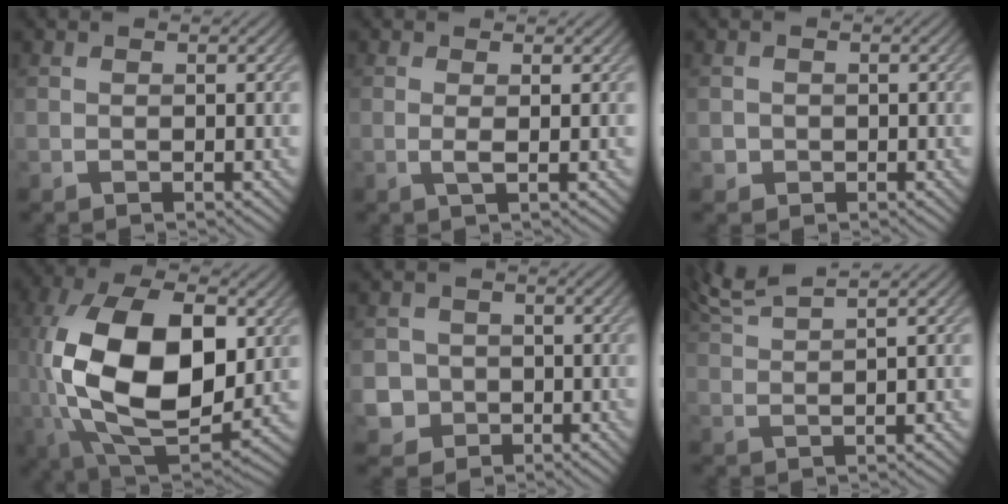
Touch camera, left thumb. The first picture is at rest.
{"total": 1.3, "force": [0.2, 0.1, 1.3], "torque": [-0.031, 0.002, -0.001]}
{"total": 1.1, "force": [-0.2, 1.1, -0.1], "torque": [0.005, -0.004, -0.008]}
{"total": 18.5, "force": [1.6, 11.1, 14.7], "torque": [-0.319, -0.018, 0.043]}
{"total": 4.3, "force": [-1.1, 4.1, 0.6], "torque": [-0.017, -0.004, -0.041]}
{"total": 5.2, "force": [4.3, 0.4, 2.9], "torque": [-0.058, 0.023, 0.068]}